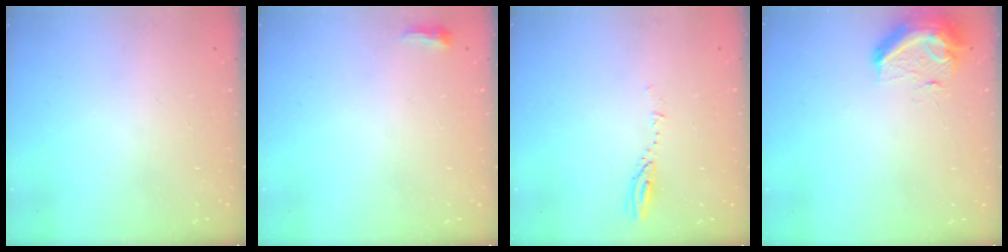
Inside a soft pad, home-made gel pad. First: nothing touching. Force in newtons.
{"total": 3.4, "press": 3.3, "slide": 0.8}
{"total": 3.3, "press": 3.3, "slide": 0.3}
{"total": 9.9, "press": 9.7, "slide": 1.8}